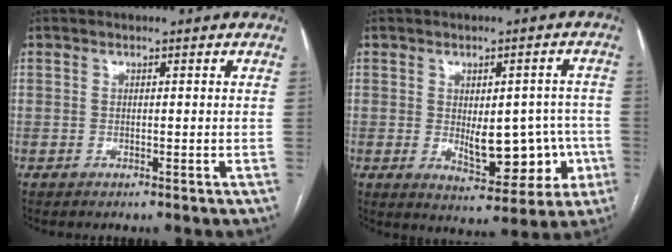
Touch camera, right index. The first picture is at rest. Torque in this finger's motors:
{"motor_torque": [0.23, -0.12, 0.48, 0.04]}